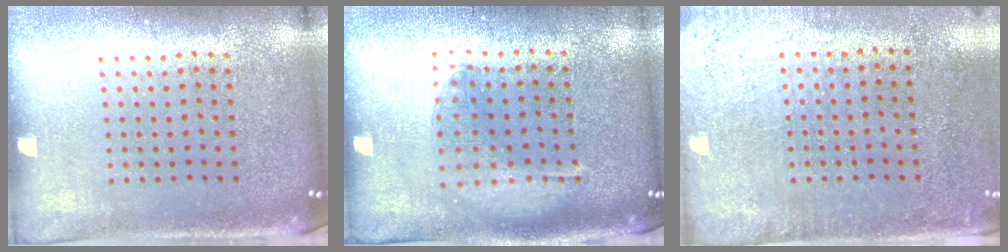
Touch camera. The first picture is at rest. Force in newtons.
{"total": 1.4, "press": 1.4, "slide": 0.4}
{"total": 2.8, "press": 2.3, "slide": 1.6}